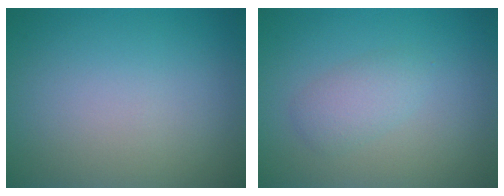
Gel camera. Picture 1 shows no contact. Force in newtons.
{"total": 2.0, "press": 2.0, "slide": 0.0}